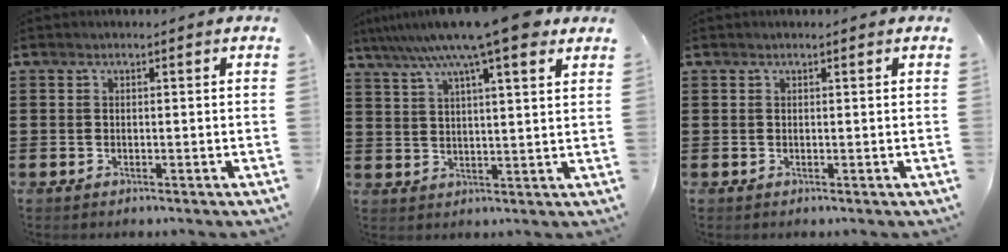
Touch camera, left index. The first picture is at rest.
{"total": 11.5, "force": [8.7, 1.2, 7.4], "torque": [-0.150, -0.020, 0.149]}
{"total": 0.0}